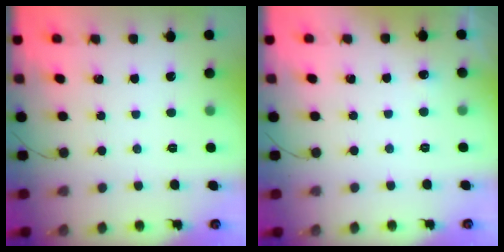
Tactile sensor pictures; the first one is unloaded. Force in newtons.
{"total": 2.5, "press": 2.2, "slide": 1.1}